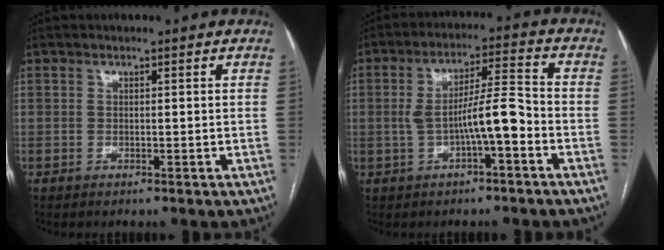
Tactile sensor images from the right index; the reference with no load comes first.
{"total": 8.1, "force": [-2.1, 1.1, 7.7], "torque": [-0.139, 0.024, -0.034]}